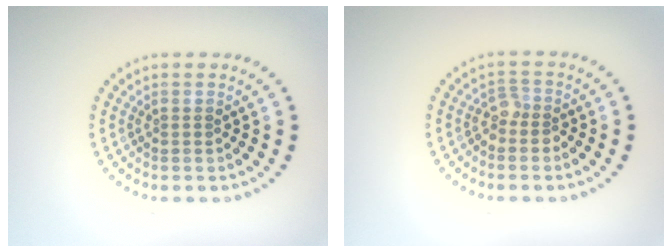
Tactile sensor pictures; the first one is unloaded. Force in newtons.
{"total": 1.6, "press": 1.3, "slide": 1.0}